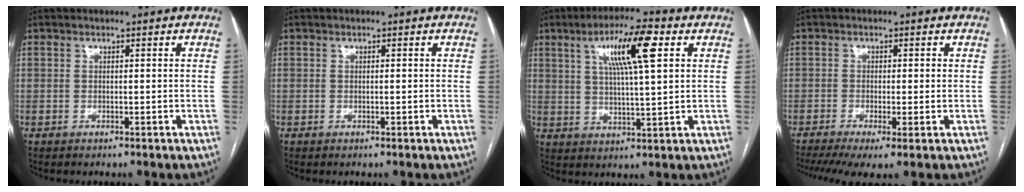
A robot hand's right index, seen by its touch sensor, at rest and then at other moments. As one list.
[{"total": 0.0}, {"total": 10.9, "force": [4.2, 1.3, 9.9], "torque": [-0.174, 0.013, 0.070]}, {"total": 6.7, "force": [-3.3, 1.6, 5.6], "torque": [-0.103, -0.011, -0.057]}]